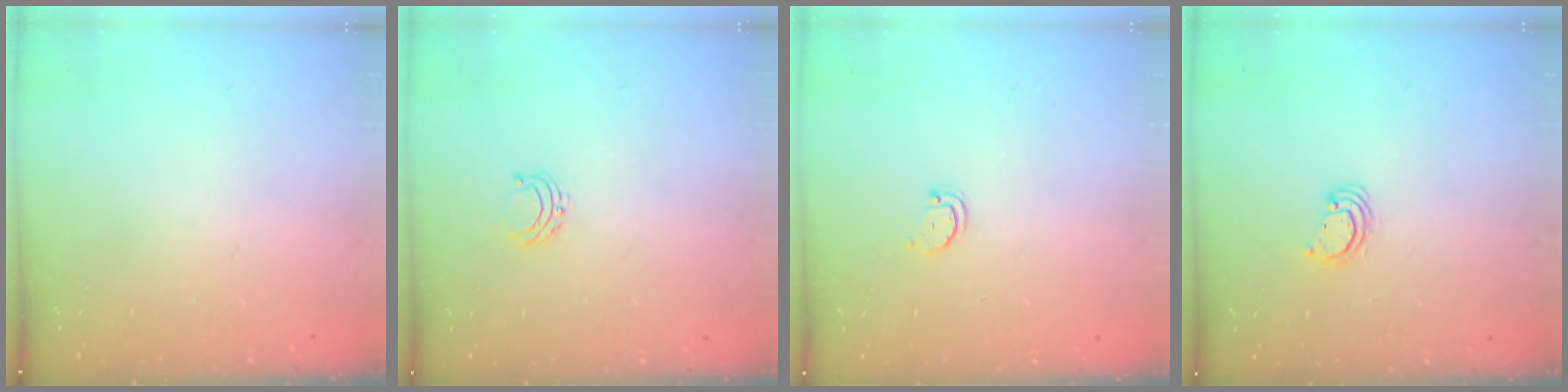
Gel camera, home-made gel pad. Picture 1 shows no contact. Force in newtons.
{"total": 4.6, "press": 4.6, "slide": 0.4}
{"total": 2.5, "press": 2.4, "slide": 0.4}
{"total": 2.8, "press": 2.8, "slide": 0.2}